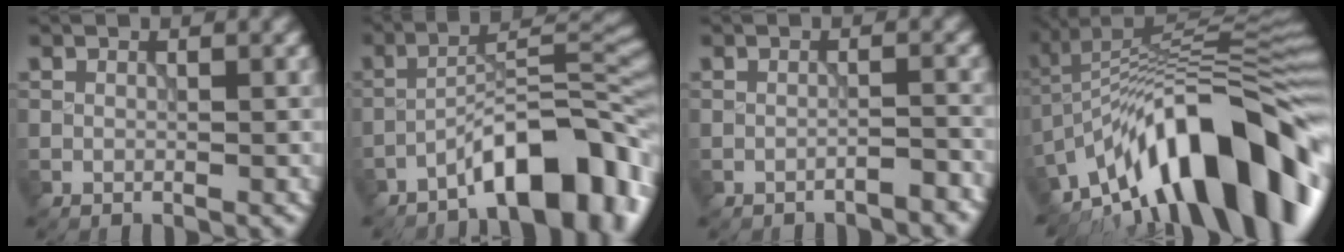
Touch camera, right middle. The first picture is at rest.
{"total": 9.3, "force": [-5.7, 2.9, 6.8], "torque": [-0.089, 0.023, -0.097]}
{"total": 1.7, "force": [-1.4, 0.3, 0.8], "torque": [-0.005, 0.007, -0.026]}
{"total": 15.3, "force": [-7.3, 5.3, 12.4], "torque": [-0.176, 0.044, -0.140]}